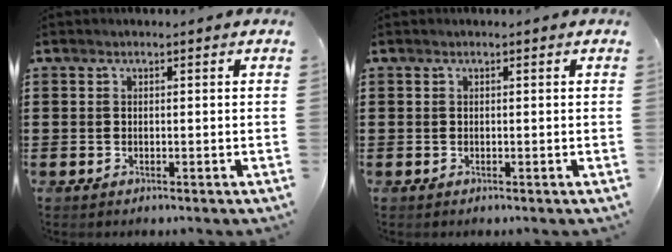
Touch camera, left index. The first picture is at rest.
{"total": 0.0}